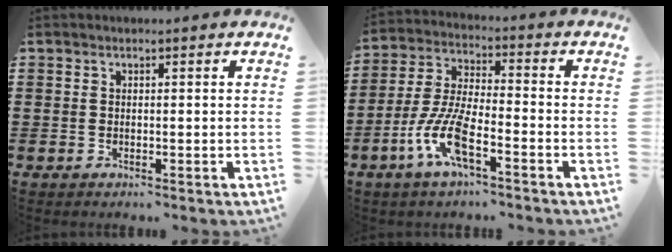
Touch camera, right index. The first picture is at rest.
{"total": 9.1, "force": [-4.6, 2.3, 7.5], "torque": [-0.183, -0.013, -0.090]}